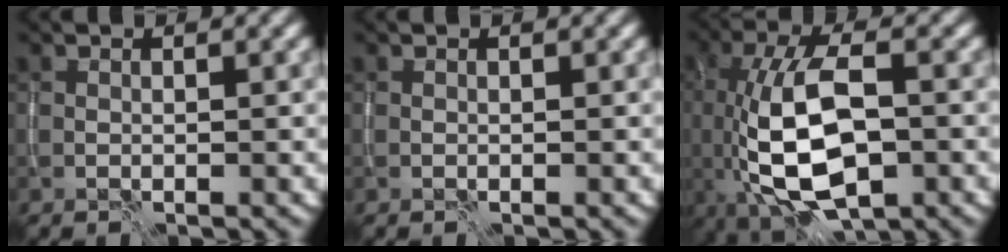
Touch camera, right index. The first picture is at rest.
{"total": 0.0}
{"total": 10.8, "force": [-1.8, 5.0, 9.4], "torque": [-0.188, -0.010, -0.028]}